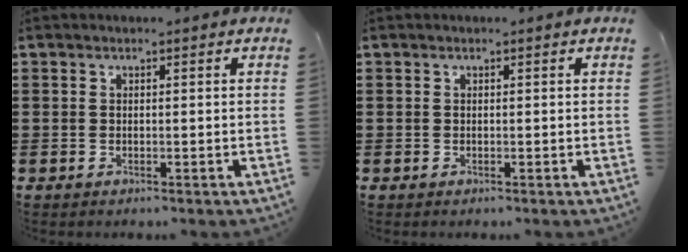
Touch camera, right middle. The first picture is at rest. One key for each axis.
{"total": 0.0}